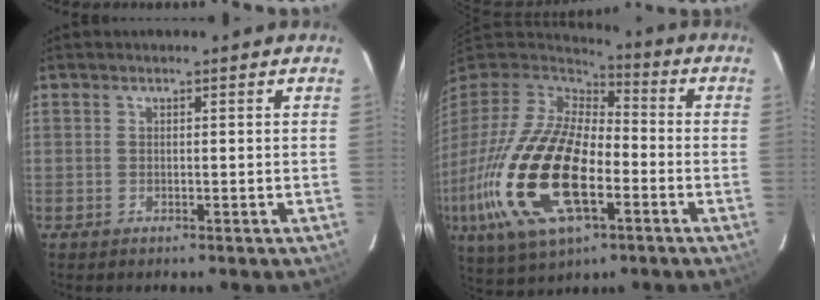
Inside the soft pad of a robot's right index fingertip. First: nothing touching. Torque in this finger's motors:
{"motor_torque": [2.14, 0.00, 1.05, 0.21]}